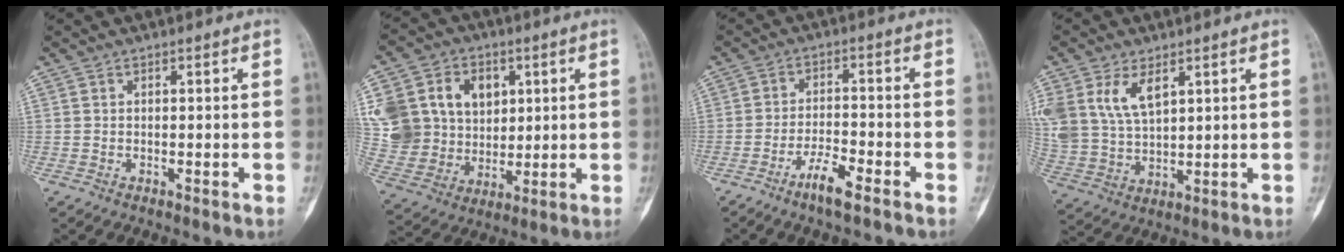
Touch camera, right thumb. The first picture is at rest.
{"total": 23.0, "force": [6.2, 18.8, 11.8], "torque": [-0.240, 0.032, 0.140]}
{"total": 5.6, "force": [-3.9, 0.9, 3.9], "torque": [-0.077, 0.023, -0.074]}
{"total": 11.6, "force": [5.3, 6.7, 7.9], "torque": [-0.160, -0.010, 0.121]}